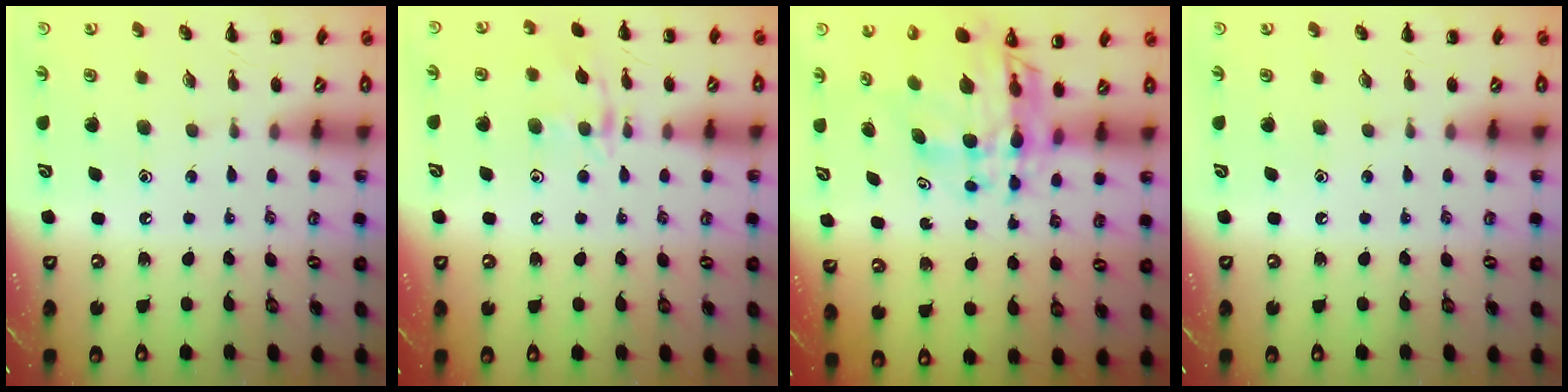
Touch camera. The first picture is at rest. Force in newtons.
{"total": 10.7, "press": 10.7, "slide": 0.6}
{"total": 9.3, "press": 8.9, "slide": 2.9}
{"total": 0.0}